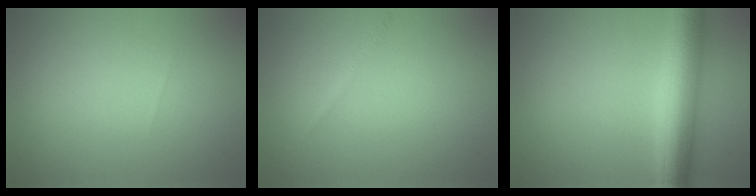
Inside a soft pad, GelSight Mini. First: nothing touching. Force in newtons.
{"total": 0.7, "press": 0.7, "slide": 0.0}
{"total": 6.8, "press": 6.8, "slide": 0.1}